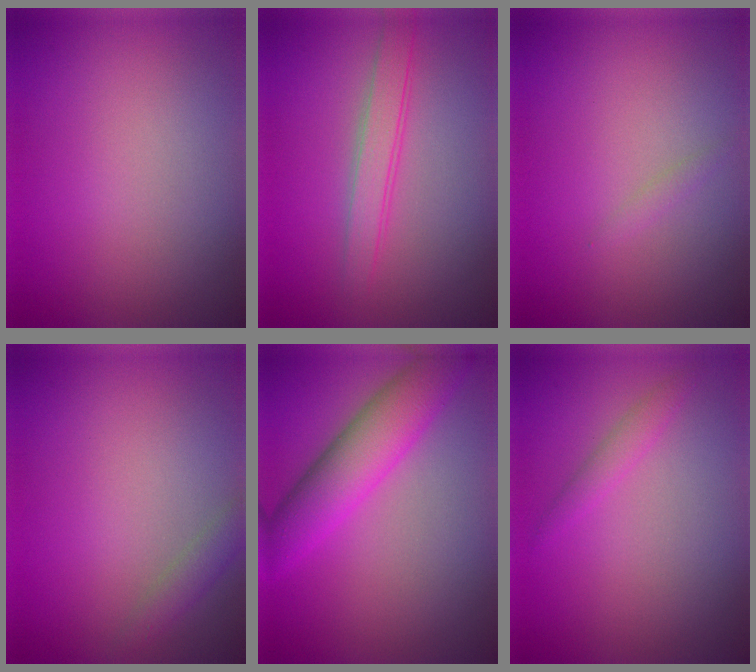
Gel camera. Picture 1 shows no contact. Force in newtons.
{"total": 2.5, "press": 2.5, "slide": 0.0}
{"total": 0.6, "press": 0.6, "slide": 0.0}
{"total": 1.5, "press": 1.5, "slide": 0.1}
{"total": 5.8, "press": 5.8, "slide": 0.3}
{"total": 1.3, "press": 1.3, "slide": 0.0}